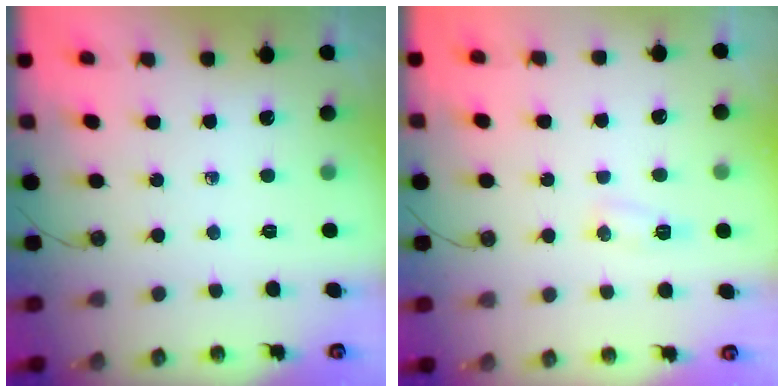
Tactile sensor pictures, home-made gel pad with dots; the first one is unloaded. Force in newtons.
{"total": 15.9, "press": 5.9, "slide": 14.7}